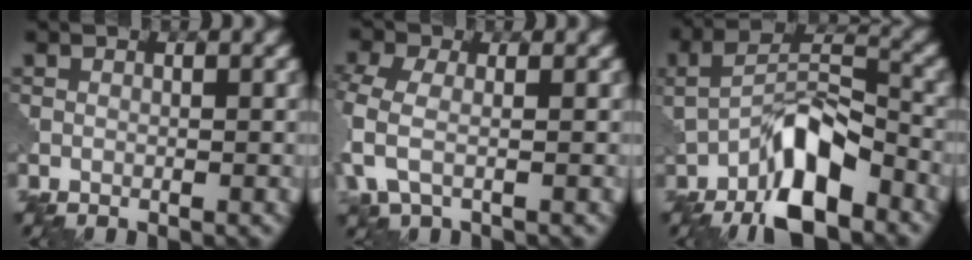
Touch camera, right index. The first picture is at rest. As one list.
[{"total": 4.4, "force": [-1.1, 2.4, 3.5], "torque": [-0.099, -0.002, -0.031]}, {"total": 9.1, "force": [-4.5, 3.7, 7.0], "torque": [-0.118, 0.015, -0.085]}]